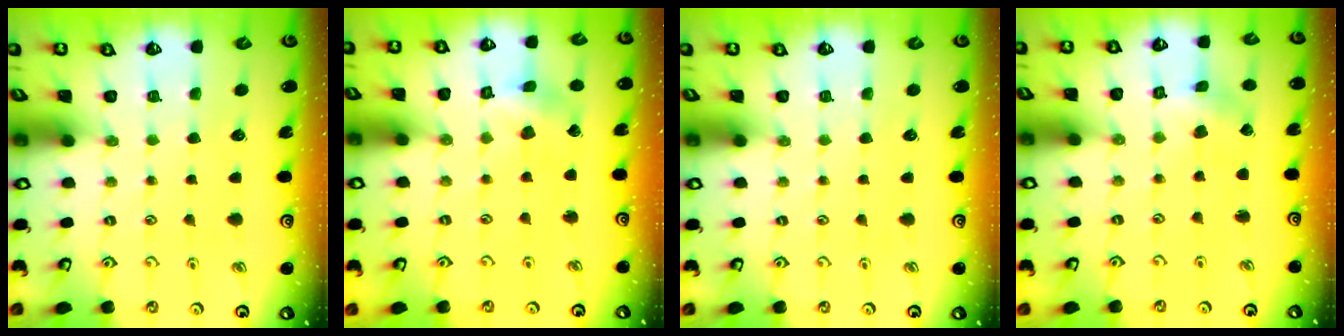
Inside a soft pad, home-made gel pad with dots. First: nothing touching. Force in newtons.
{"total": 4.3, "press": 4.3, "slide": 0.6}
{"total": 0.0}
{"total": 1.5, "press": 1.4, "slide": 0.2}